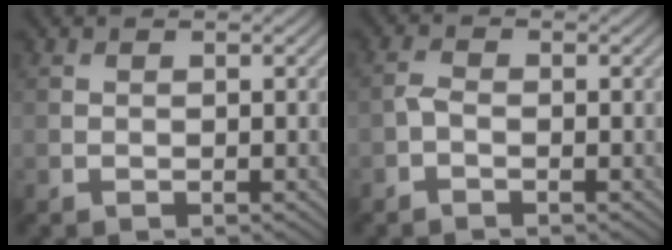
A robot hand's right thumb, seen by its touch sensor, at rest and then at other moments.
{"total": 1.5, "force": [-0.8, 0.7, 1.1], "torque": [-0.026, 0.002, -0.021]}